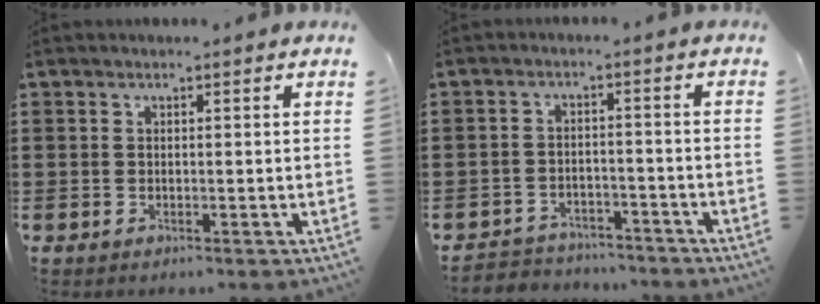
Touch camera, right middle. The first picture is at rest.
{"total": 3.4, "force": [-3.3, 0.8, -0.3], "torque": [-0.004, 0.001, -0.072]}